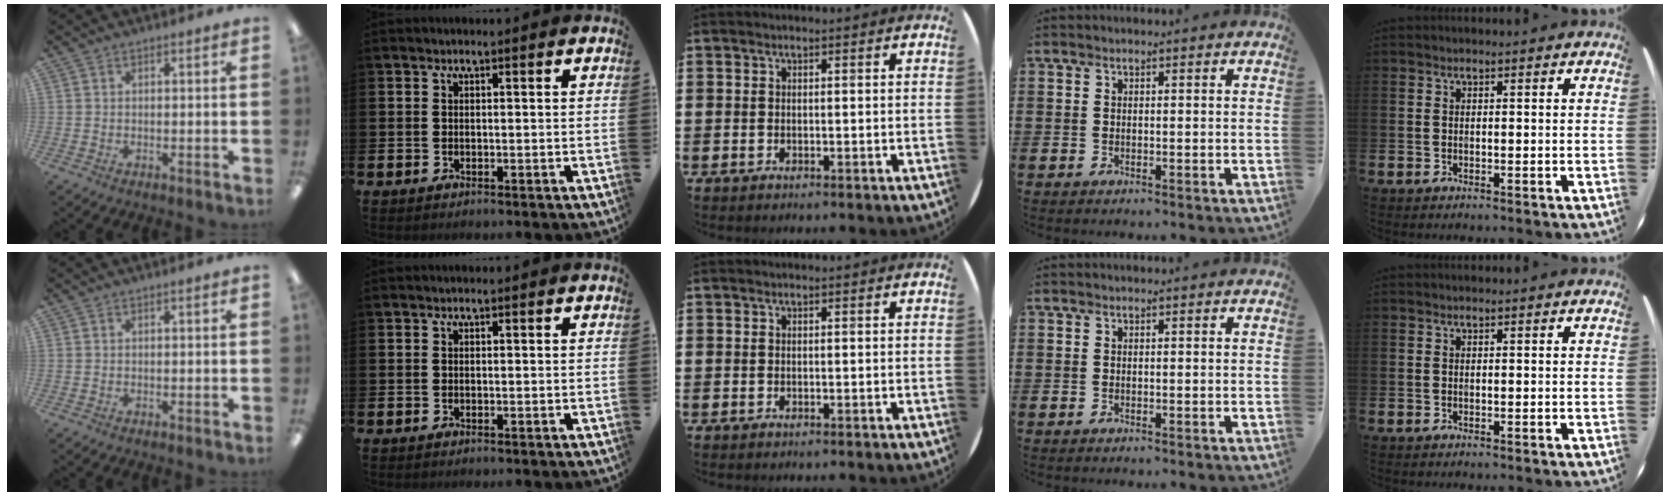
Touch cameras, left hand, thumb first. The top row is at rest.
{}